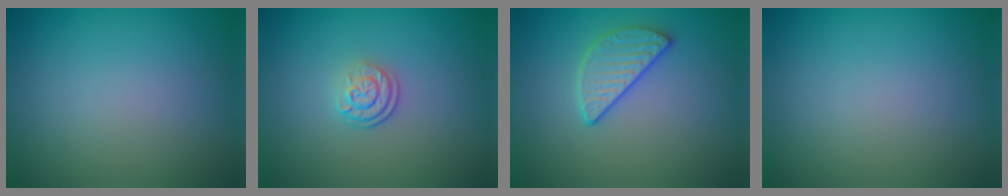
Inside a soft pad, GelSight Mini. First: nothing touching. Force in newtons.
{"total": 2.4, "press": 1.7, "slide": 1.7}
{"total": 2.9, "press": 2.6, "slide": 1.3}
{"total": 0.0}